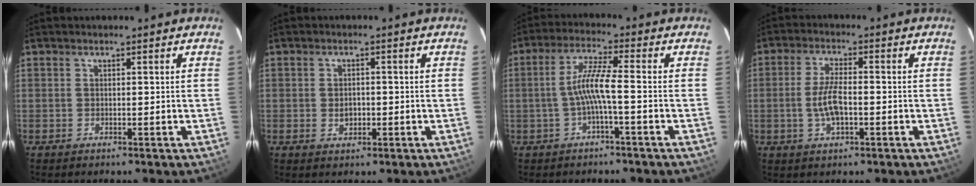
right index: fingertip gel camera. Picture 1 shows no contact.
{"total": 1.7, "force": [-0.3, 1.3, 0.9], "torque": [-0.014, 0.003, -0.005]}
{"total": 6.0, "force": [-1.7, -0.2, 5.8], "torque": [-0.127, 0.010, -0.030]}
{"total": 6.2, "force": [-1.4, 2.2, 5.7], "torque": [-0.114, 0.001, -0.024]}